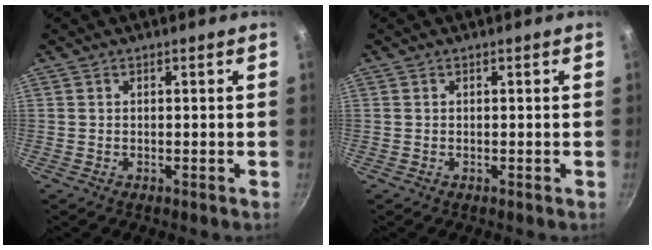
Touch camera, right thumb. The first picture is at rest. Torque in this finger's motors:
{"motor_torque": [-0.09, -0.07, 0.06, 0.06, 0.00]}